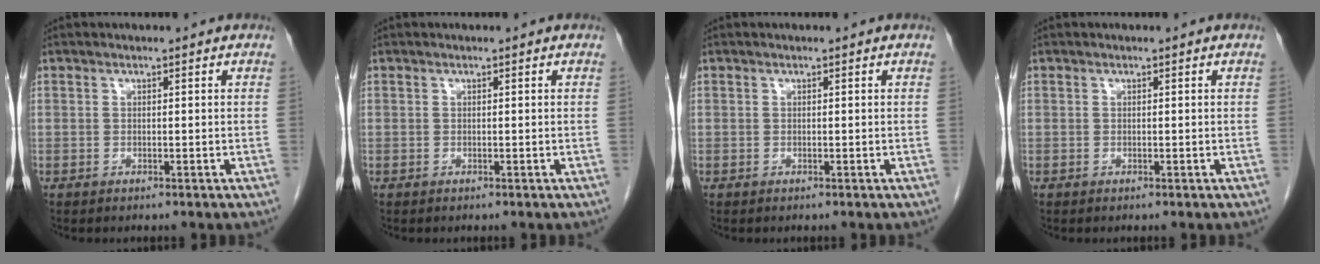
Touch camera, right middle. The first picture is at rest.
{"total": 0.0}
{"total": 0.0}
{"total": 0.0}